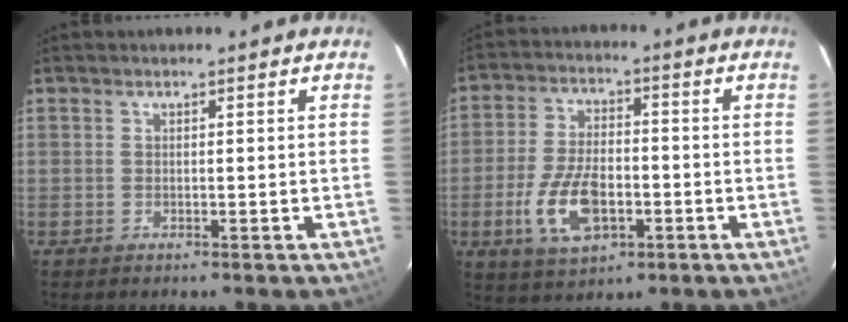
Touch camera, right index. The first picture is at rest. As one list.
[{"total": 10.5, "force": [-3.5, 4.9, 8.6], "torque": [-0.181, 0.001, -0.059]}]